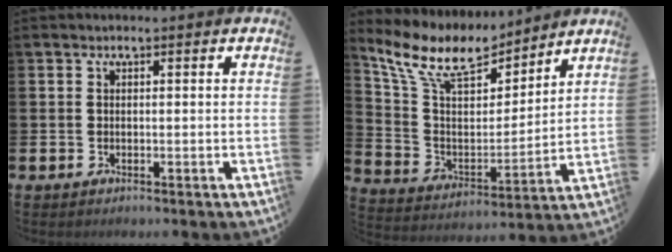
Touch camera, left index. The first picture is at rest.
{"total": 9.9, "force": [8.6, 3.4, 3.5], "torque": [-0.107, -0.055, 0.151]}